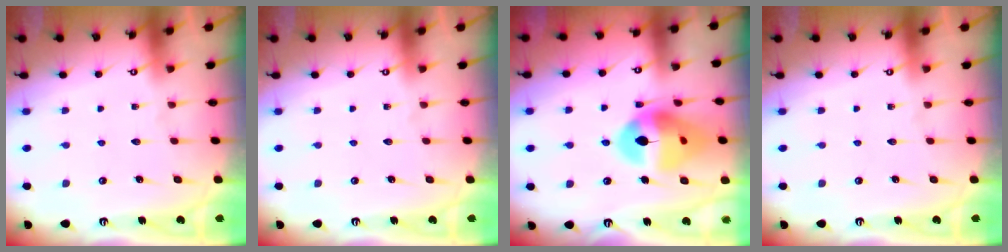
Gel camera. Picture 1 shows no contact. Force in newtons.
{"total": 0.0}
{"total": 17.4, "press": 17.2, "slide": 2.0}
{"total": 0.0}